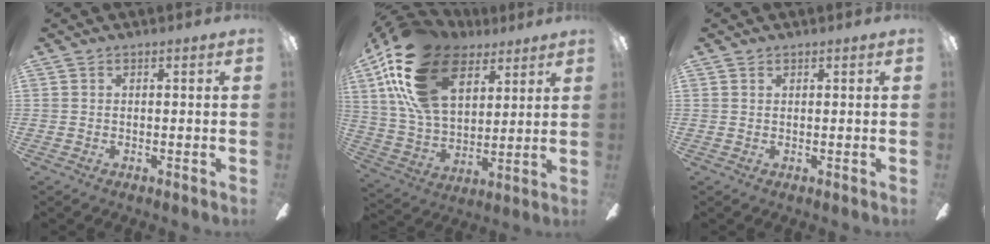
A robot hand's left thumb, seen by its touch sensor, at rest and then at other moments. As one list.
[{"total": 23.4, "force": [12.1, 13.8, 14.6], "torque": [-0.305, -0.035, 0.219]}, {"total": 0.7, "force": [0.5, 0.4, 0.2], "torque": [-0.003, 0.003, 0.009]}]